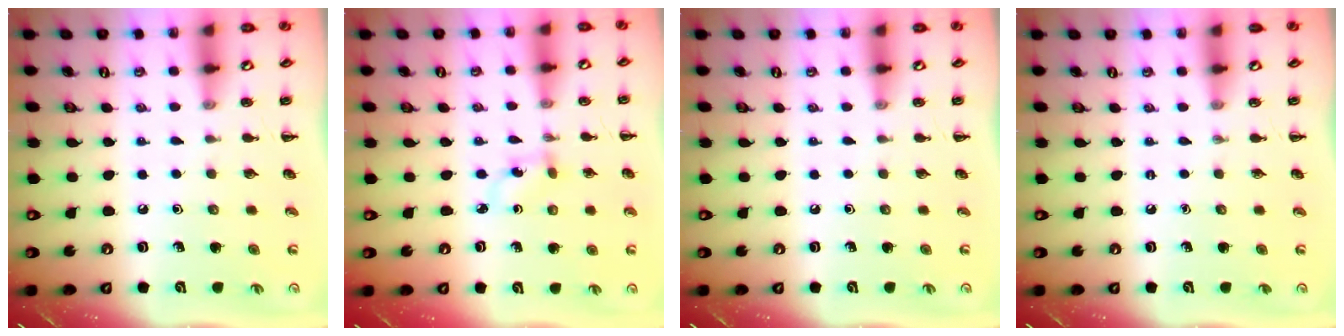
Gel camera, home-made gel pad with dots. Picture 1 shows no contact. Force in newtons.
{"total": 2.6, "press": 2.3, "slide": 1.1}
{"total": 0.0}
{"total": 0.0}